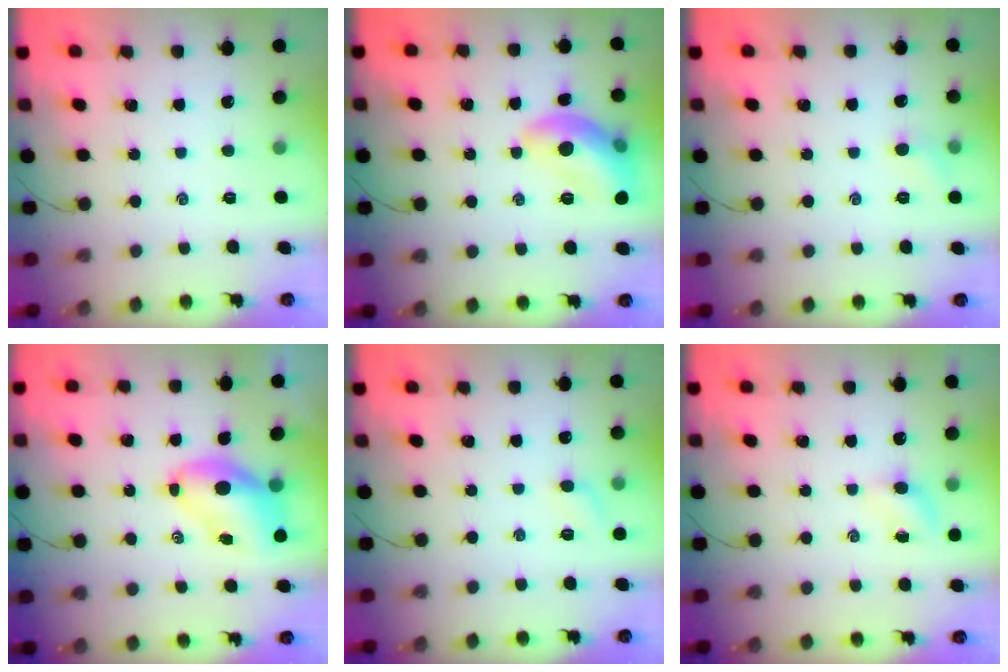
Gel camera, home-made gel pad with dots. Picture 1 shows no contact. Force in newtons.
{"total": 12.5, "press": 12.4, "slide": 0.9}
{"total": 4.0, "press": 3.8, "slide": 1.2}
{"total": 7.8, "press": 7.6, "slide": 1.8}
{"total": 5.3, "press": 5.1, "slide": 1.6}
{"total": 4.1, "press": 3.9, "slide": 1.2}